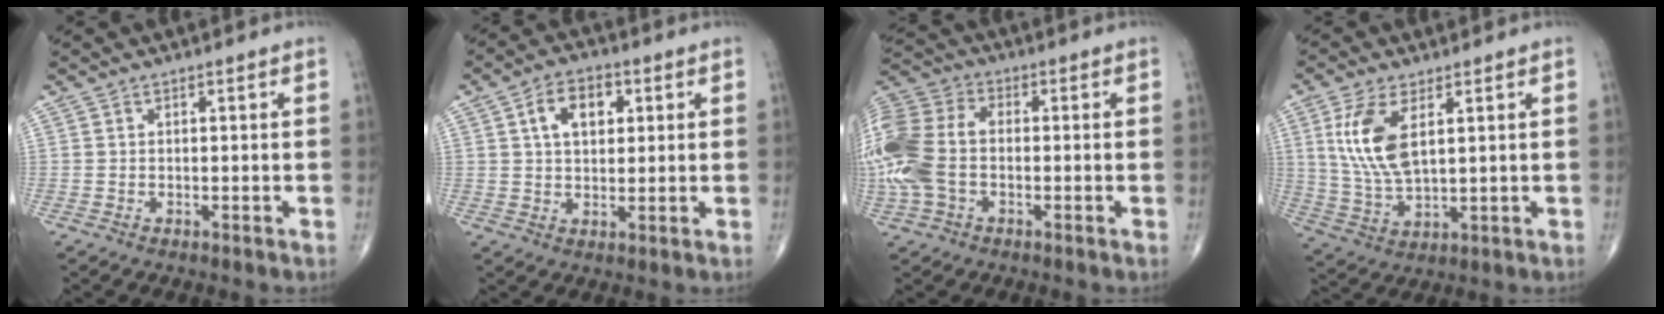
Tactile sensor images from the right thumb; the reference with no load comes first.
{"total": 7.8, "force": [2.4, 4.9, 5.5], "torque": [-0.070, 0.002, 0.035]}
{"total": 16.0, "force": [-1.8, 10.5, 11.9], "torque": [-0.298, 0.025, -0.038]}
{"total": 10.7, "force": [3.4, 4.8, 9.0], "torque": [-0.191, -0.015, 0.076]}